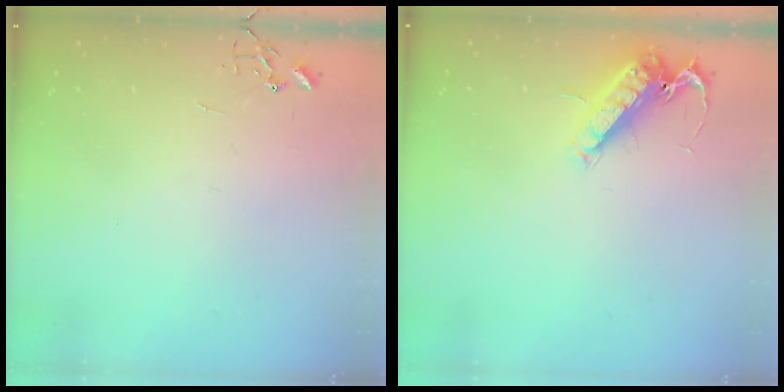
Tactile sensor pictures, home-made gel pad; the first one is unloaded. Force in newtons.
{"total": 13.8, "press": 13.7, "slide": 1.5}